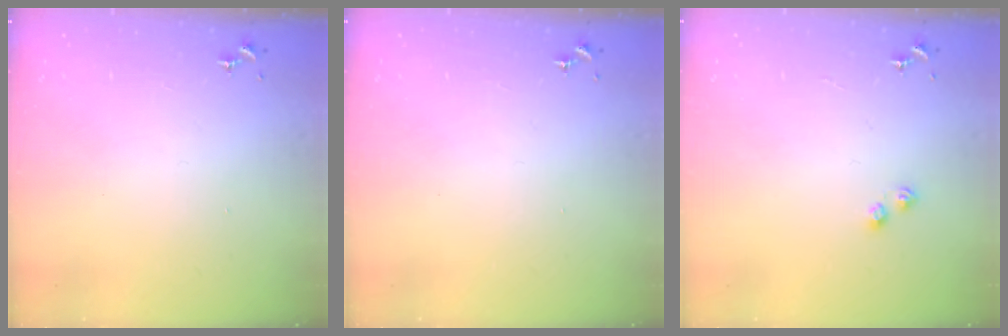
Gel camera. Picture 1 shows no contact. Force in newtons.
{"total": 0.0}
{"total": 2.8, "press": 2.8, "slide": 0.4}